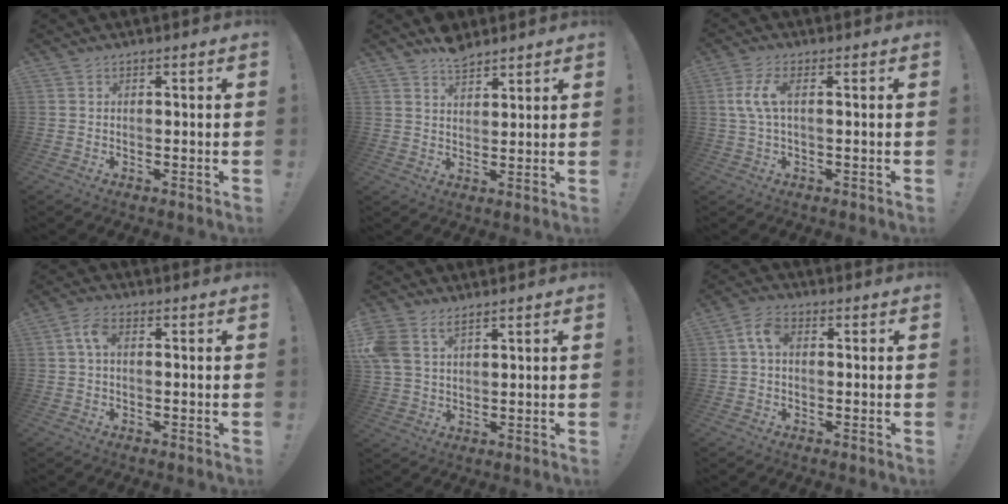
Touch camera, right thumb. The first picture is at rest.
{"total": 5.7, "force": [4.6, 2.8, 2.0], "torque": [-0.026, -0.024, 0.084]}
{"total": 6.7, "force": [0.9, 2.3, 6.2], "torque": [-0.130, 0.000, 0.016]}
{"total": 4.6, "force": [0.5, 2.5, 3.9], "torque": [-0.076, 0.016, 0.011]}
{"total": 7.0, "force": [4.1, 4.1, 4.0], "torque": [-0.077, -0.013, 0.082]}
{"total": 6.0, "force": [0.8, 3.6, 4.7], "torque": [-0.096, 0.015, 0.017]}